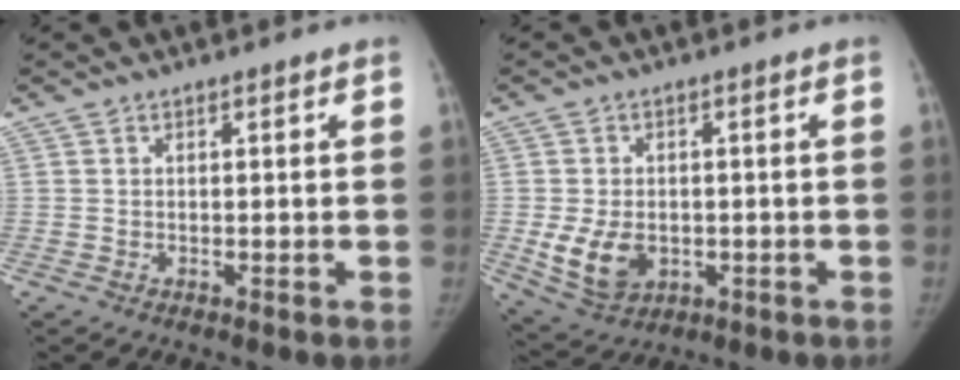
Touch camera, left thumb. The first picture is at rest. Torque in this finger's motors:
{"motor_torque": [-0.04, 0.22, 0.45, -0.41, 0.17]}